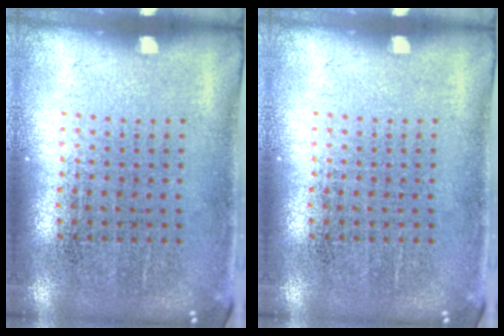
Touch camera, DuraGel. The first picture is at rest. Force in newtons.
{"total": 0.0}